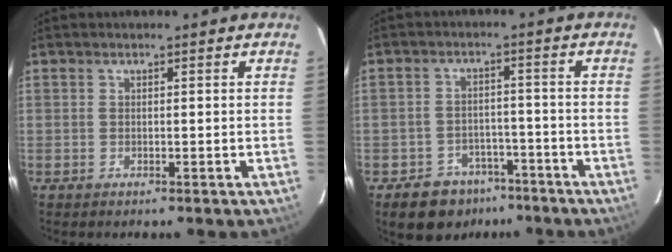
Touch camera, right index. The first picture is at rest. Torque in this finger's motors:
{"motor_torque": [0.31, -0.36, -0.04, -0.08]}